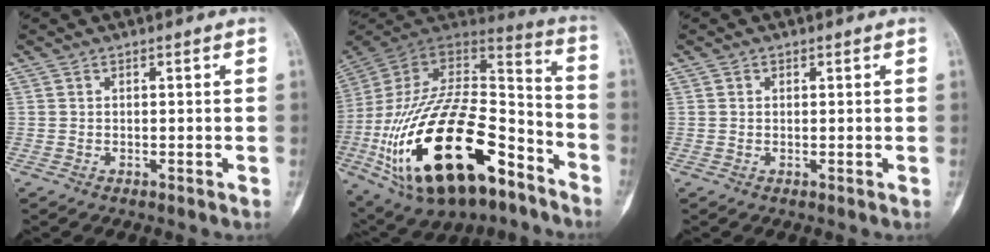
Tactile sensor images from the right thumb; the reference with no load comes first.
{"total": 35.4, "force": [-15.2, 16.9, 27.1], "torque": [-0.540, 0.045, -0.246]}
{"total": 0.5, "force": [0.2, 0.5, 0.1], "torque": [0.002, 0.001, 0.003]}